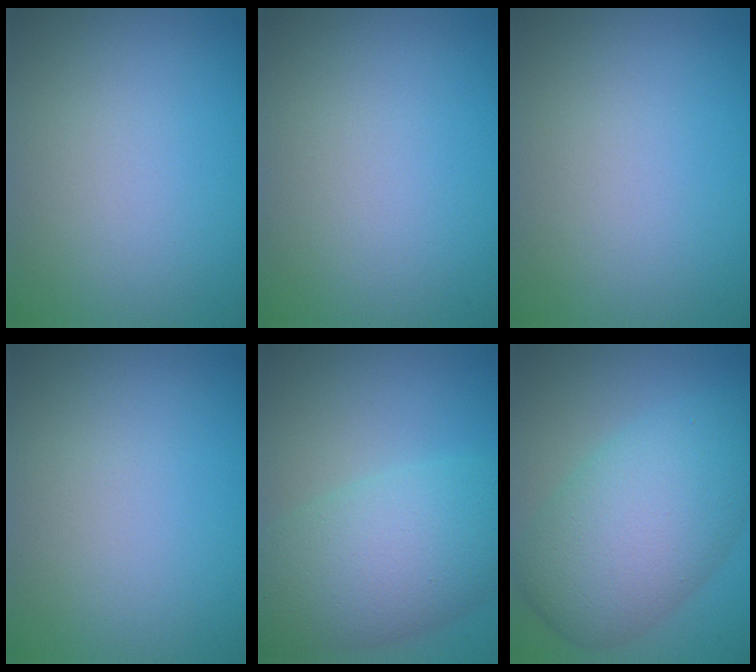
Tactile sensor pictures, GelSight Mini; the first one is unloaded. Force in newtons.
{"total": 0.0}
{"total": 0.0}
{"total": 0.0}
{"total": 8.2, "press": 8.2, "slide": 0.4}
{"total": 8.6, "press": 8.6, "slide": 0.2}